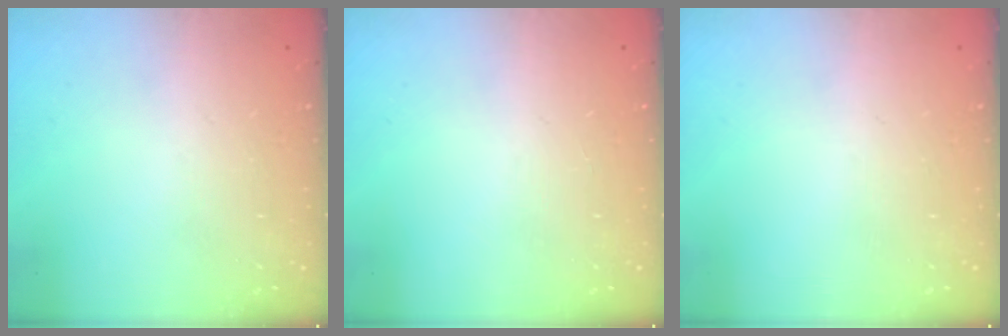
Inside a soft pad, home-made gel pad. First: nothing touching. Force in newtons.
{"total": 0.0}
{"total": 0.0}